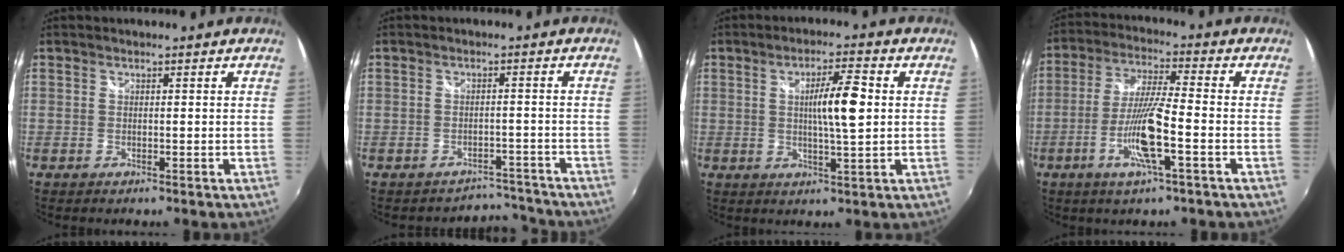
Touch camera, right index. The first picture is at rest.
{"total": 5.1, "force": [-4.8, 1.7, -0.9], "torque": [0.020, 0.016, -0.062]}
{"total": 7.5, "force": [1.0, 1.3, 7.3], "torque": [-0.117, 0.001, 0.016]}
{"total": 10.8, "force": [-3.9, 0.6, 10.0], "torque": [-0.203, -0.007, -0.076]}